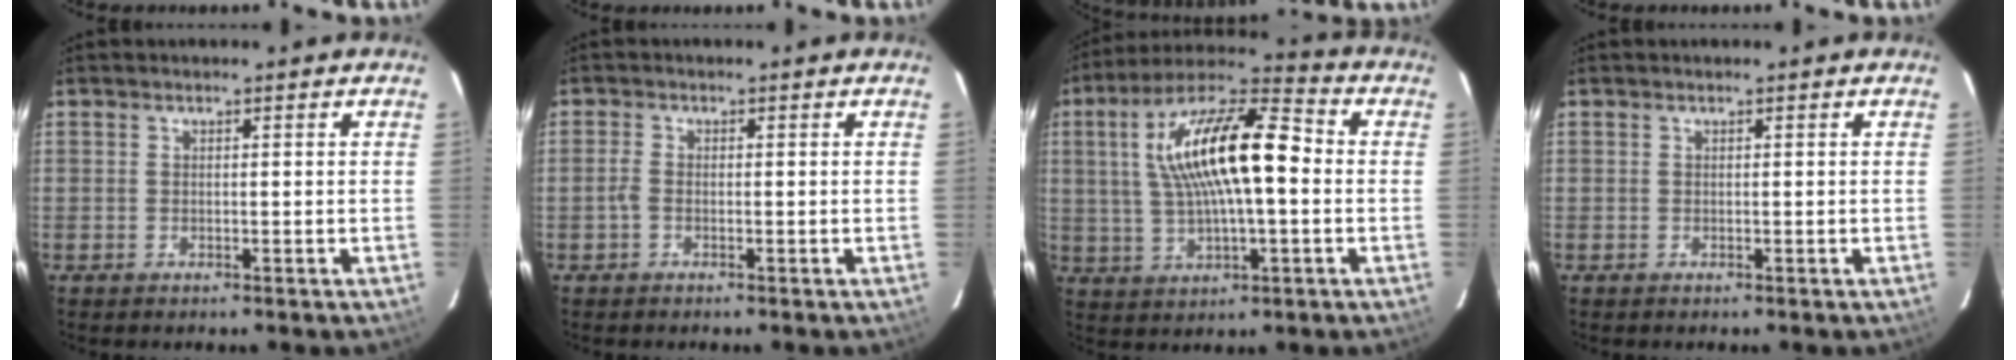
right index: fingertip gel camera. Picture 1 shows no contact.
{"total": 1.5, "force": [-0.7, 0.6, 1.1], "torque": [-0.028, 0.002, -0.017]}
{"total": 17.8, "force": [1.7, 5.8, 16.8], "torque": [-0.309, 0.023, 0.023]}
{"total": 0.0}